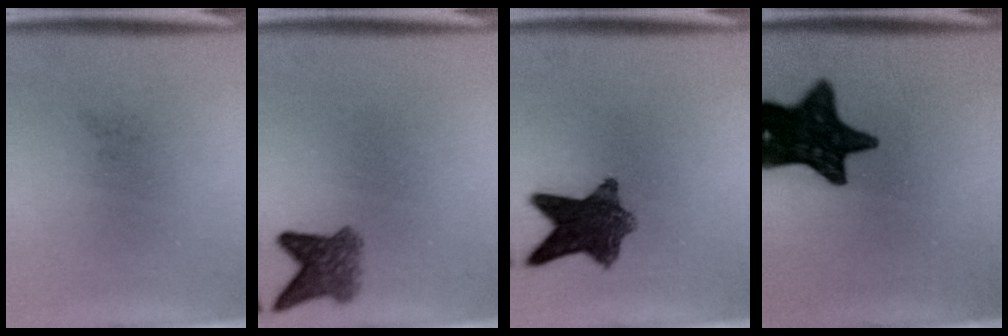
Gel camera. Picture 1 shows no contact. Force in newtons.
{"total": 4.5}
{"total": 9.2}
{"total": 15.5}